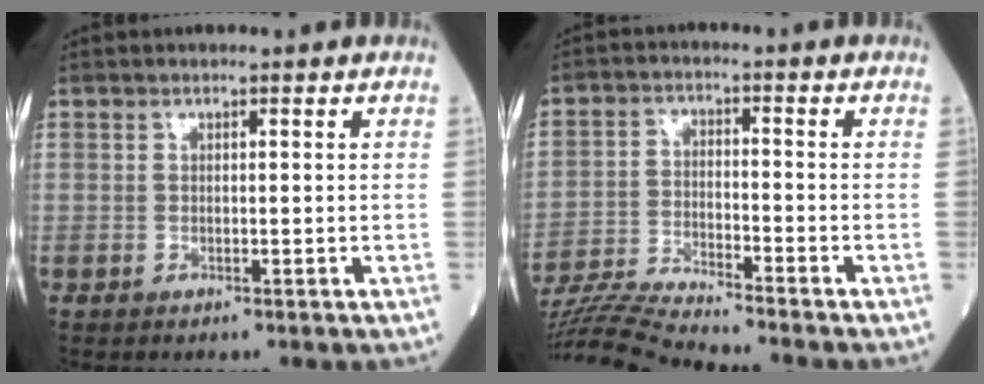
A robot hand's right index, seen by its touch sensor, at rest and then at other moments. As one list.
[{"total": 9.4, "force": [-9.0, -1.7, 1.9], "torque": [-0.031, -0.013, -0.166]}]